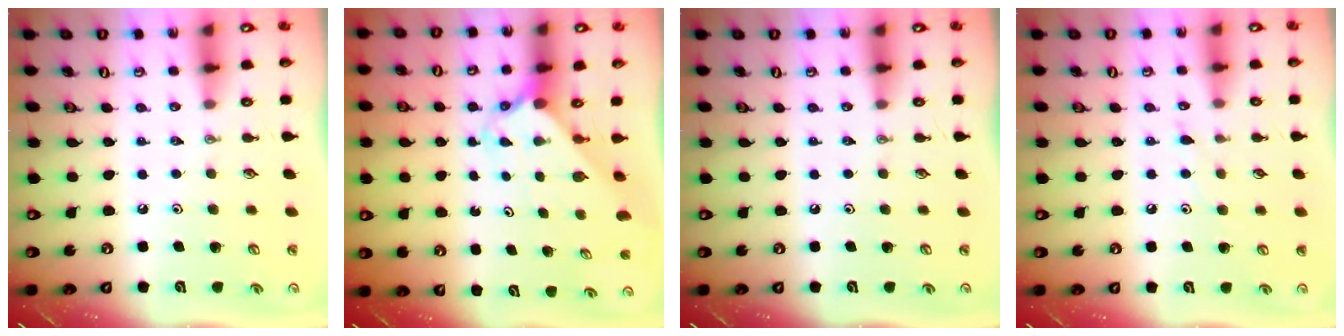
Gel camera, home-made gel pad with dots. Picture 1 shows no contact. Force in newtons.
{"total": 2.3, "press": 2.3, "slide": 0.2}
{"total": 0.0}
{"total": 5.1, "press": 5.0, "slide": 0.6}